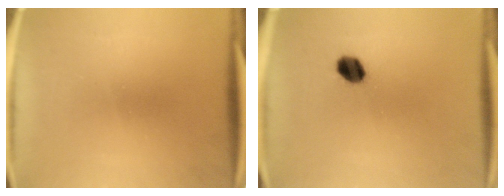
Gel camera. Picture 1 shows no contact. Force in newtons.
{"total": 4.9}